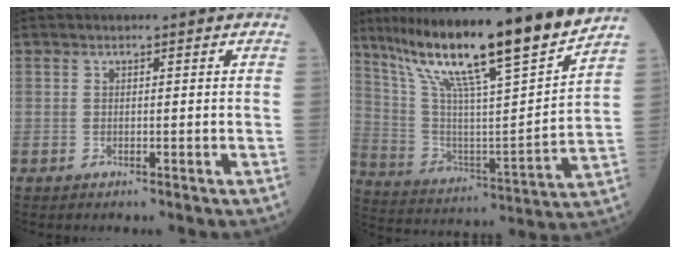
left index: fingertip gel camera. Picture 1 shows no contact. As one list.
[{"total": 20.5, "force": [16.4, -0.2, 12.3], "torque": [-0.210, -0.012, 0.280]}]